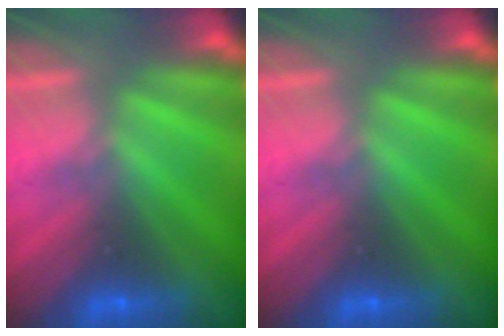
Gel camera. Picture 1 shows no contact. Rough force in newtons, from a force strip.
{"total": 0.0}